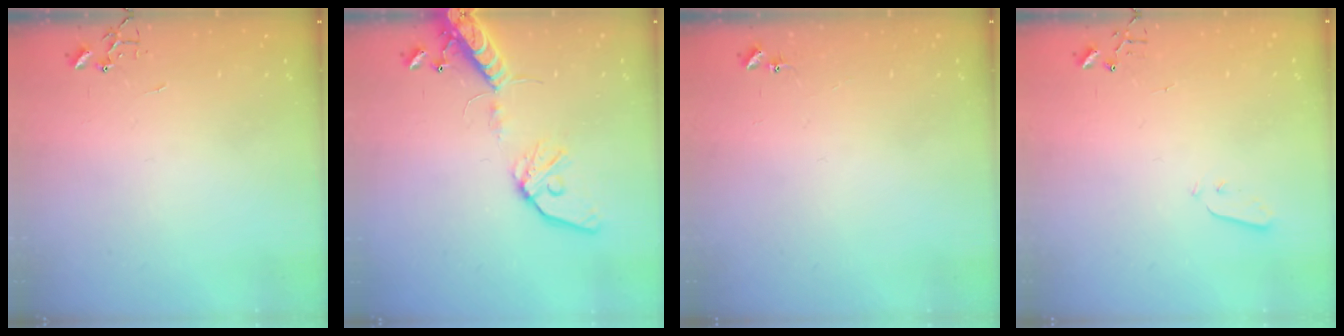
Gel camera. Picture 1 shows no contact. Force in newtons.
{"total": 14.1, "press": 13.8, "slide": 3.0}
{"total": 5.4, "press": 5.4, "slide": 0.6}
{"total": 2.5, "press": 2.5, "slide": 0.4}